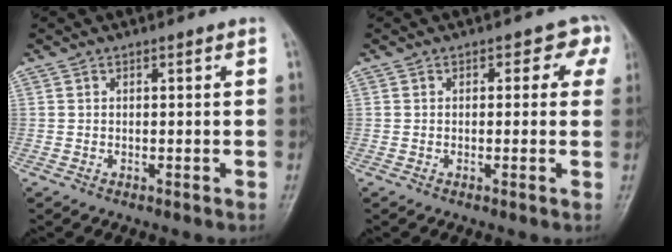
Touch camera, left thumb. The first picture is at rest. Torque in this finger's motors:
{"motor_torque": [-0.30, 0.24, 0.01, -0.07, 0.04]}